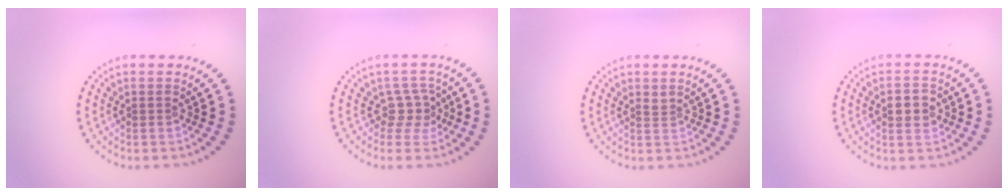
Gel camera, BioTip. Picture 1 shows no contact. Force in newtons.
{"total": 2.1, "press": 1.6, "slide": 1.4}
{"total": 0.7, "press": 0.4, "slide": 0.6}
{"total": 2.7, "press": 2.7, "slide": 0.1}